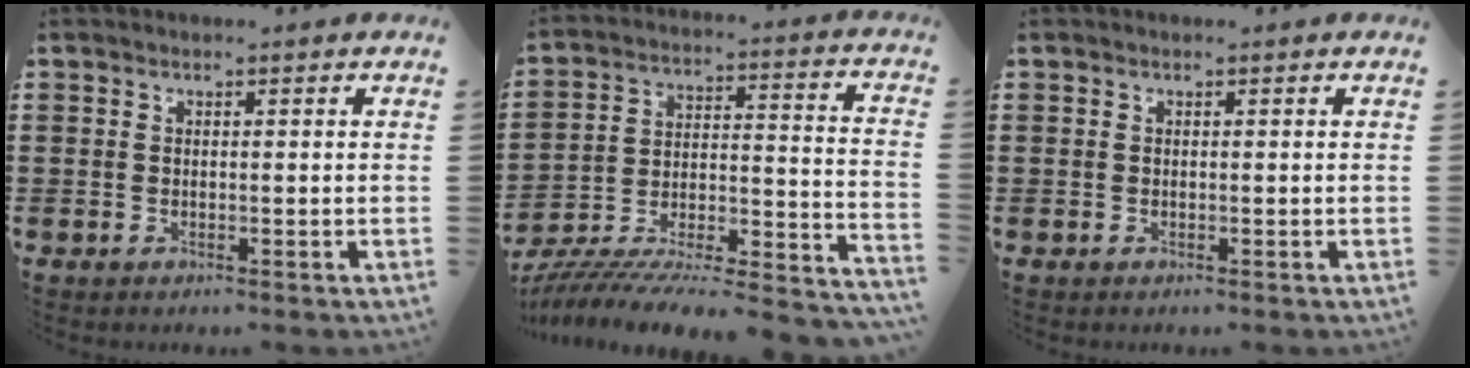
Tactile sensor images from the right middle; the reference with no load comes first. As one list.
[{"total": 6.5, "force": [-6.3, 0.3, 1.6], "torque": [-0.029, -0.015, -0.130]}, {"total": 0.0}]